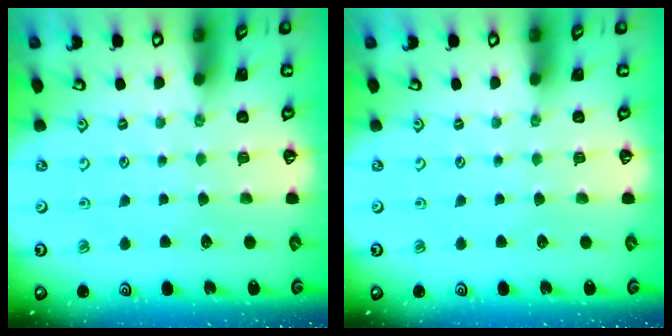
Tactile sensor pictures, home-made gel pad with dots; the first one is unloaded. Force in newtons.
{"total": 0.0}